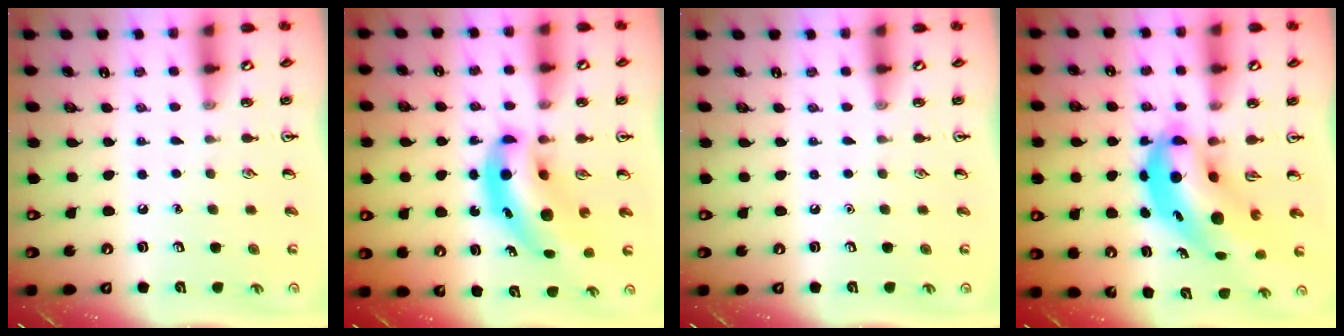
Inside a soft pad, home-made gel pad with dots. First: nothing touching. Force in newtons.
{"total": 9.5, "press": 9.1, "slide": 2.7}
{"total": 0.0}
{"total": 9.6, "press": 9.2, "slide": 2.7}